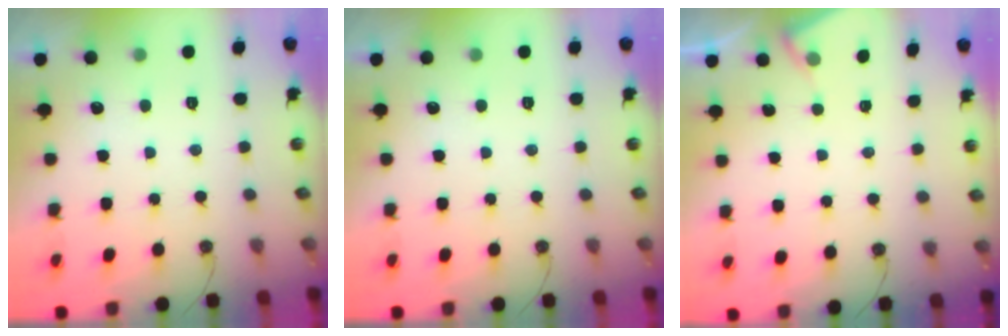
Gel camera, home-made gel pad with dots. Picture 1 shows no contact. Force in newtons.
{"total": 0.0}
{"total": 3.1, "press": 3.0, "slide": 0.5}